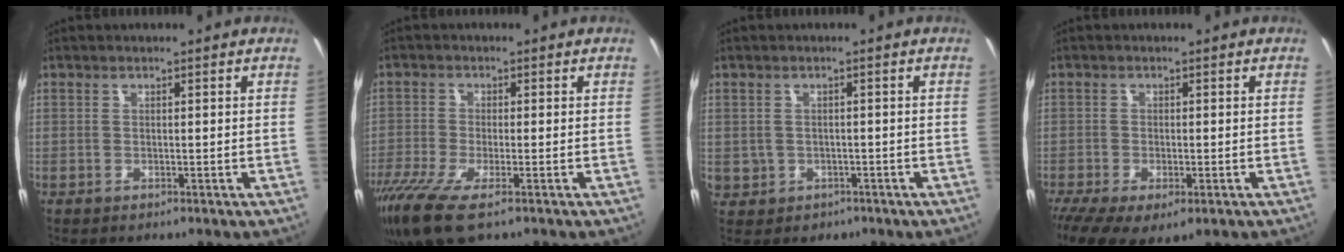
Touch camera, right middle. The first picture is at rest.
{"total": 9.7, "force": [-6.3, 1.8, 7.1], "torque": [-0.167, -0.044, -0.123]}
{"total": 4.2, "force": [-0.6, 4.0, 1.2], "torque": [-0.036, -0.001, 0.003]}
{"total": 9.4, "force": [-5.3, 3.6, 6.9], "torque": [-0.147, -0.049, -0.085]}